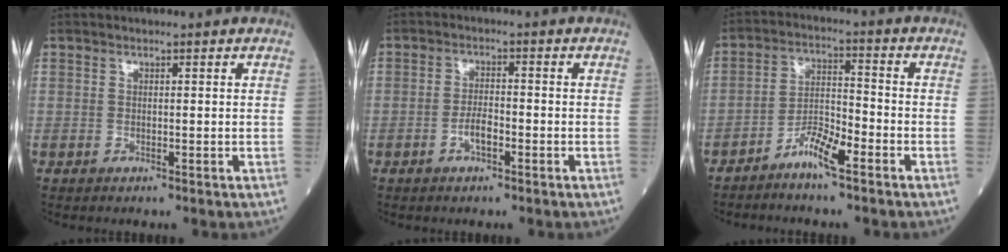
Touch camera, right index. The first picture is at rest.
{"total": 2.8, "force": [-1.3, 1.0, 2.4], "torque": [-0.047, 0.002, -0.025]}
{"total": 5.8, "force": [-4.0, 0.7, 4.1], "torque": [-0.081, 0.005, -0.079]}